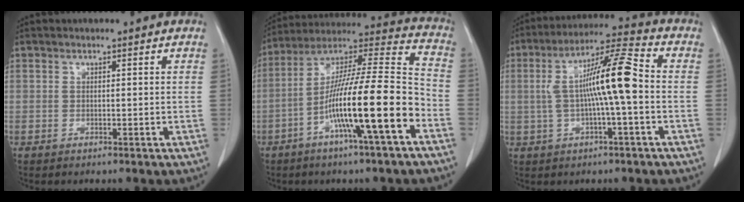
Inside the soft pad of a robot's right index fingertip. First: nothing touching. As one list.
[{"total": 18.6, "force": [-6.9, 0.6, 17.2], "torque": [-0.300, 0.002, -0.123]}, {"total": 11.7, "force": [-0.1, 0.8, 11.7], "torque": [-0.213, 0.026, -0.006]}]